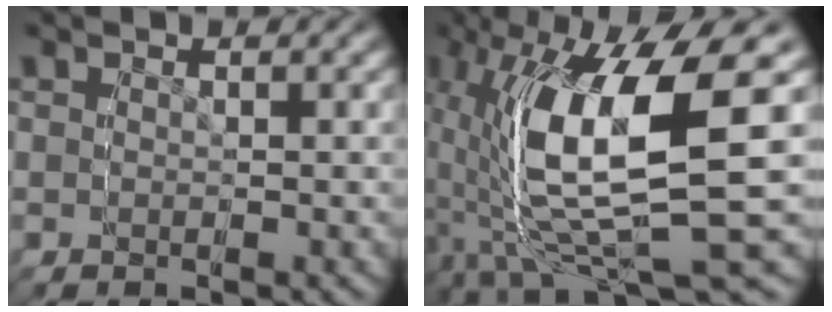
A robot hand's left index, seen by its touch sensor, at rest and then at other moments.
{"total": 11.5, "force": [1.9, 5.6, 9.8], "torque": [-0.194, 0.023, 0.028]}